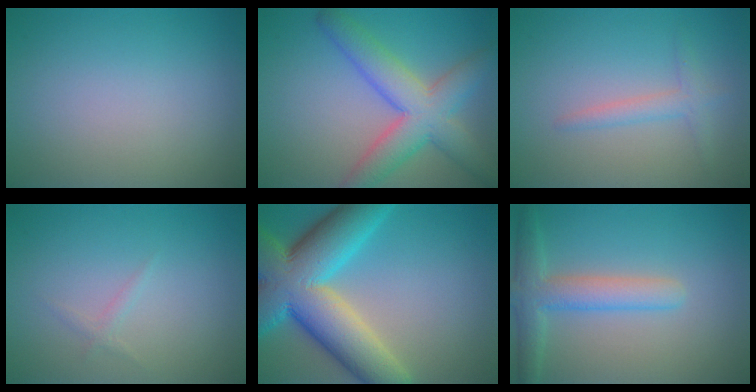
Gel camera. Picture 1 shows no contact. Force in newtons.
{"total": 6.8, "press": 6.8, "slide": 0.2}
{"total": 1.8, "press": 1.8, "slide": 0.1}
{"total": 0.7, "press": 0.7, "slide": 0.0}
{"total": 13.2, "press": 13.2, "slide": 0.6}
{"total": 3.9, "press": 3.9, "slide": 0.4}